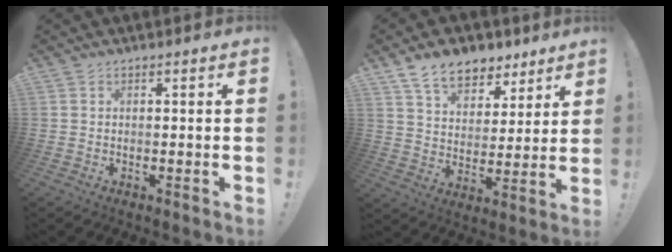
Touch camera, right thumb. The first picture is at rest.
{"total": 12.1, "force": [8.6, 7.0, 4.7], "torque": [-0.078, -0.053, 0.162]}